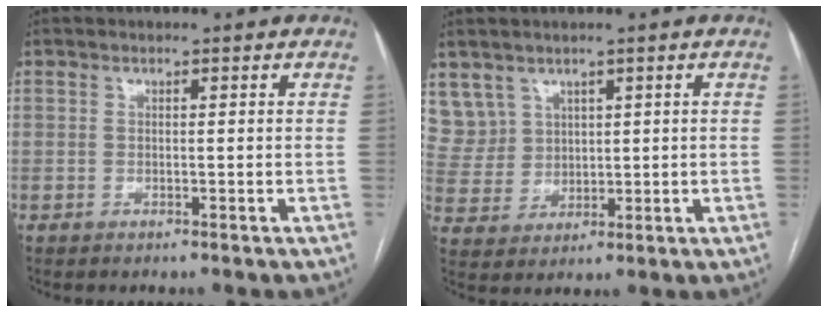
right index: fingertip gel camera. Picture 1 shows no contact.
{"total": 6.9, "force": [4.0, 5.6, 0.2], "torque": [-0.011, 0.018, 0.100]}